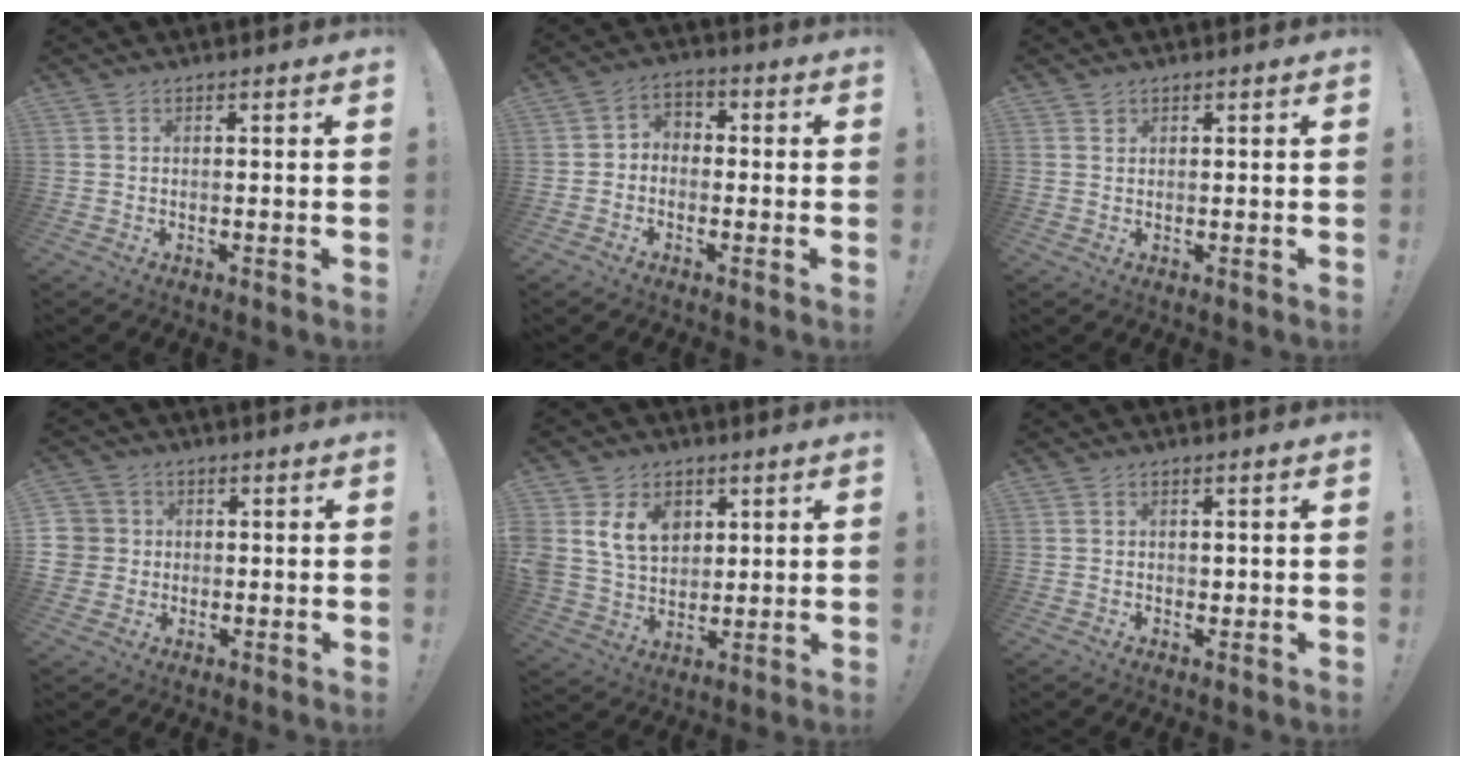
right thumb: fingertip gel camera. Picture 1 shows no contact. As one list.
[{"total": 4.2, "force": [-2.1, 3.4, 1.4], "torque": [-0.021, 0.021, -0.037]}, {"total": 1.0, "force": [0.7, 0.6, 0.2], "torque": [-0.004, -0.001, 0.014]}, {"total": 6.0, "force": [0.1, 5.9, 1.2], "torque": [-0.033, 0.004, 0.004]}, {"total": 12.9, "force": [5.3, 9.7, 6.6], "torque": [-0.126, -0.014, 0.108]}, {"total": 0.8, "force": [0.4, 0.7, 0.2], "torque": [0.005, -0.002, 0.006]}]